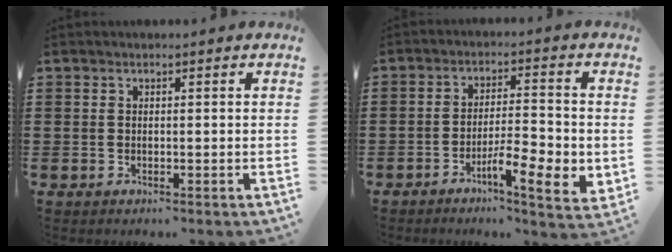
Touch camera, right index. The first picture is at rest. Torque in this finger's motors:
{"motor_torque": [0.45, -0.26, 0.22, 0.10]}